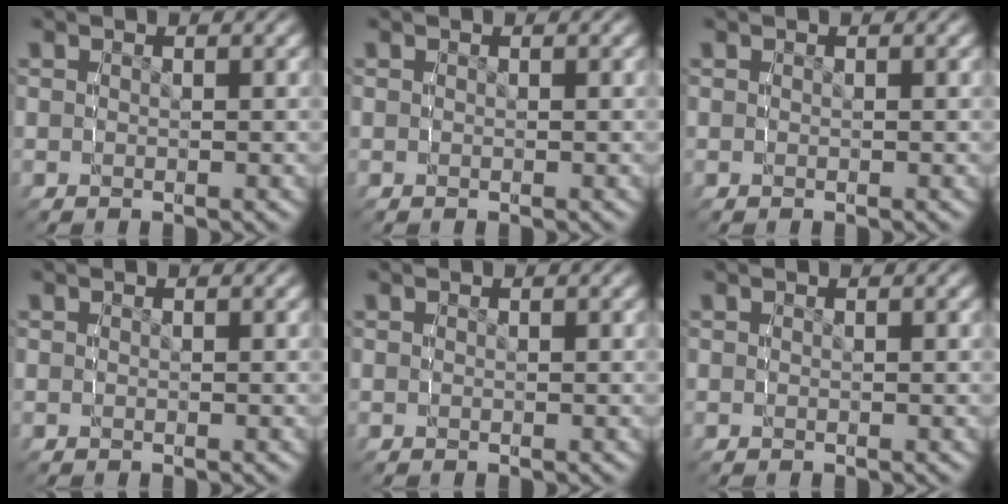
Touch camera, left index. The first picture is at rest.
{"total": 0.0}
{"total": 0.0}
{"total": 0.0}
{"total": 0.0}
{"total": 0.0}